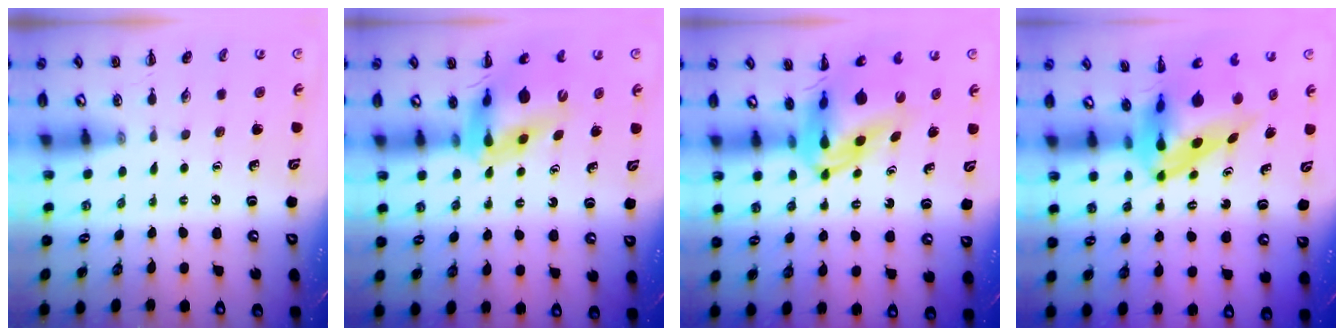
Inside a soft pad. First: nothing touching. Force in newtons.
{"total": 12.4, "press": 11.8, "slide": 3.7}
{"total": 8.1, "press": 7.7, "slide": 2.6}
{"total": 7.5, "press": 7.1, "slide": 2.4}